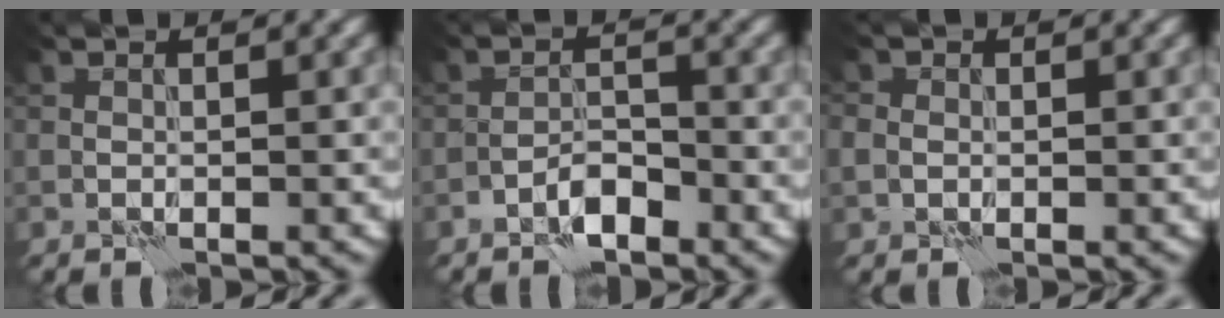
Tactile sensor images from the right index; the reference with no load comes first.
{"total": 1.9, "force": [-1.4, 0.6, 1.1], "torque": [-0.012, 0.010, -0.029]}
{"total": 1.8, "force": [0.0, 1.6, 0.9], "torque": [-0.016, 0.007, -0.005]}